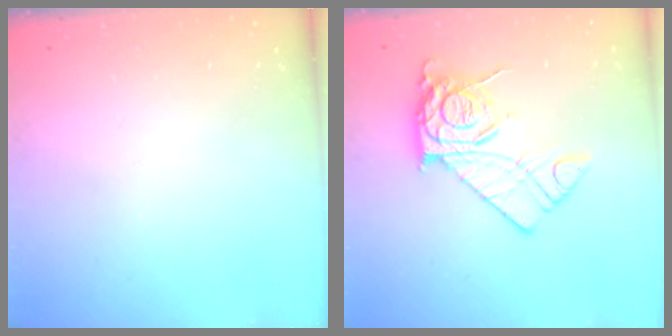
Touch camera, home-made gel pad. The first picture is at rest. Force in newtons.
{"total": 11.5, "press": 11.5, "slide": 1.2}